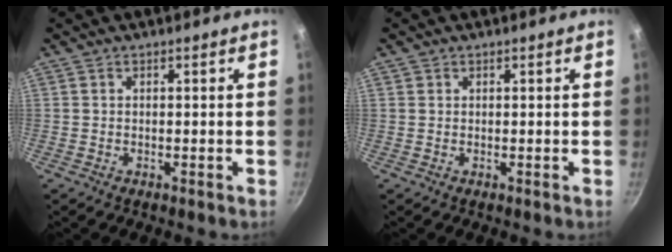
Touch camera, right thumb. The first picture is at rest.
{"total": 0.5, "force": [0.2, 0.5, 0.1], "torque": [0.002, 0.002, 0.002]}